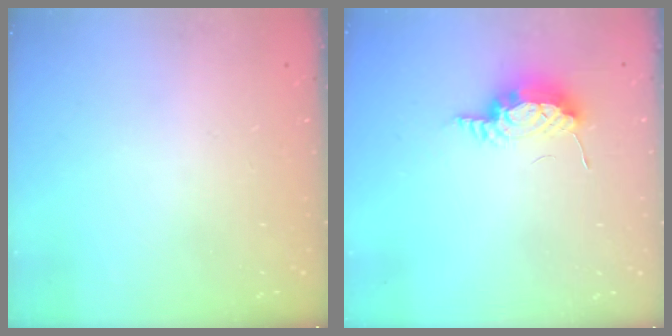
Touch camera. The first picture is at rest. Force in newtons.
{"total": 7.9, "press": 7.6, "slide": 2.2}